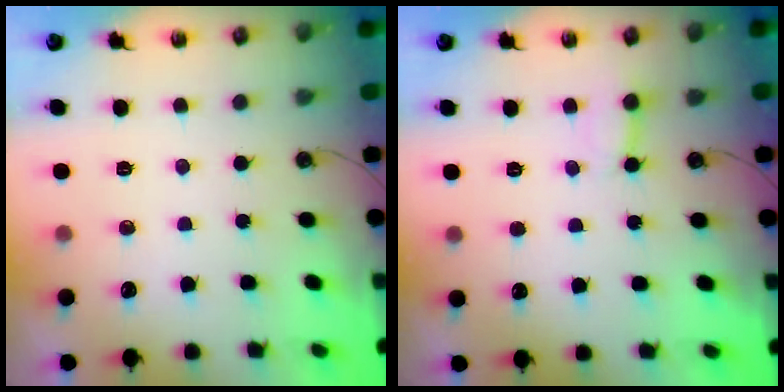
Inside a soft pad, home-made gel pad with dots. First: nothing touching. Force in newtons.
{"total": 3.8, "press": 3.7, "slide": 0.7}